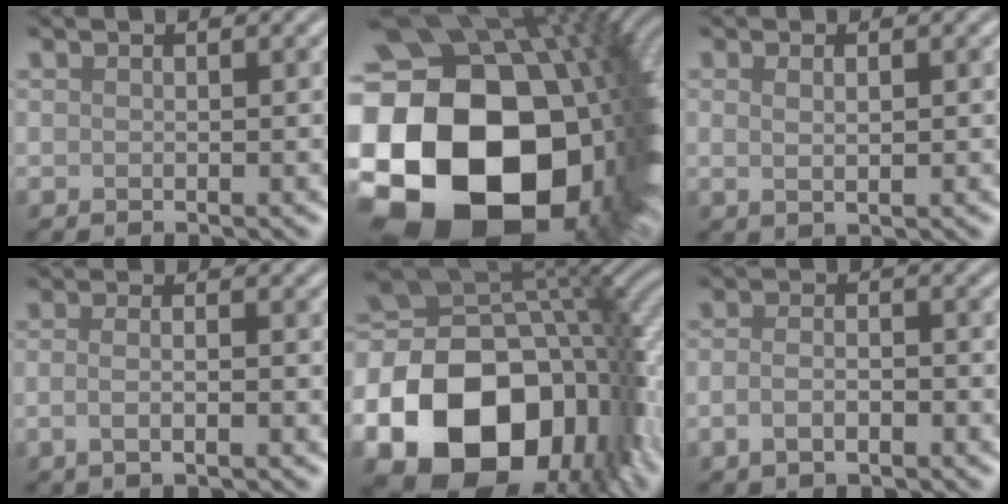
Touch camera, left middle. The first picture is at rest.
{"total": 24.0, "force": [-3.2, 18.4, 15.2], "torque": [-0.313, -0.071, -0.043]}
{"total": 1.2, "force": [0.3, 0.4, 1.1], "torque": [-0.022, -0.001, 0.007]}
{"total": 2.7, "force": [-0.6, 1.2, 2.4], "torque": [-0.025, -0.002, -0.021]}
{"total": 20.1, "force": [-7.0, 13.4, 13.2], "torque": [-0.279, -0.045, -0.095]}
{"total": 2.5, "force": [-1.1, 1.2, 1.8], "torque": [-0.038, -0.001, -0.025]}